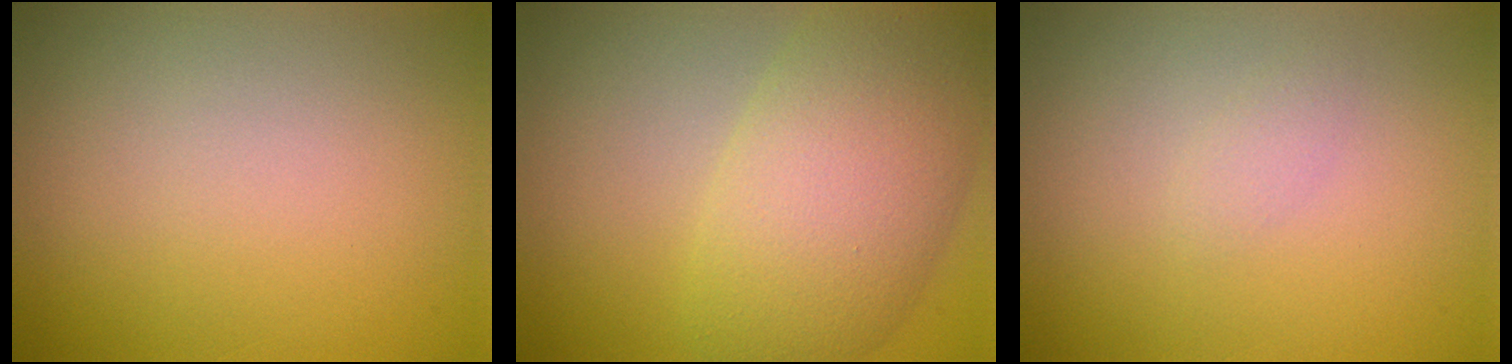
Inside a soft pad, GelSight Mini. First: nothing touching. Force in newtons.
{"total": 8.2, "press": 8.2, "slide": 0.3}
{"total": 0.7, "press": 0.7, "slide": 0.1}